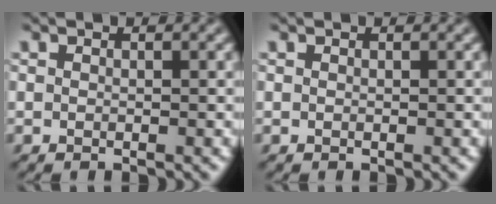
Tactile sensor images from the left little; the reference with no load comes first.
{"total": 0.0}